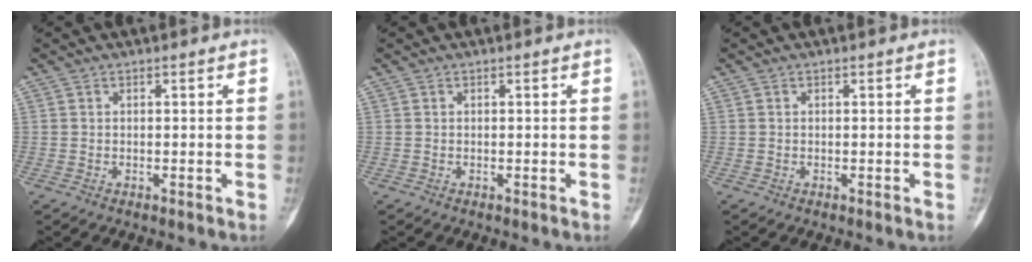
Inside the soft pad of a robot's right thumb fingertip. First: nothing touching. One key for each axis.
{"total": 0.0}
{"total": 0.0}